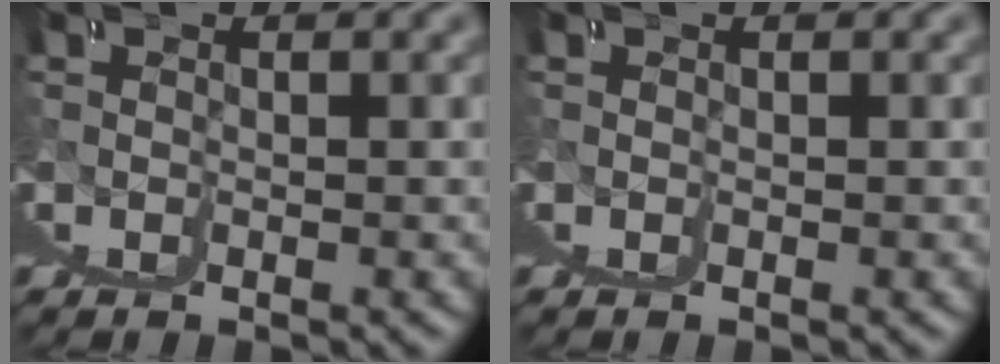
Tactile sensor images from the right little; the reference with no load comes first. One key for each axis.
{"total": 0.0}